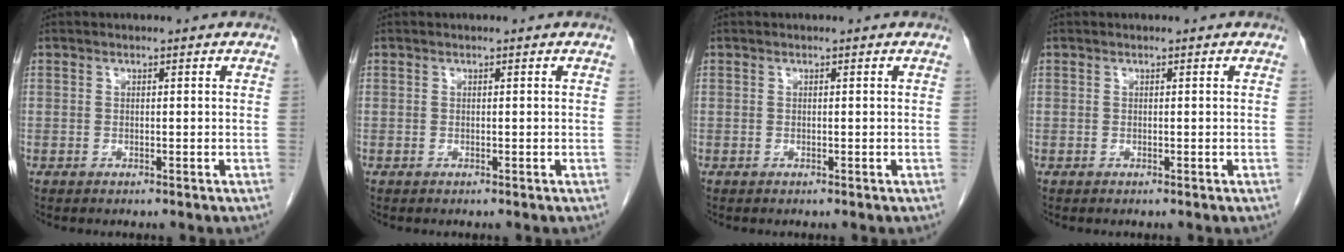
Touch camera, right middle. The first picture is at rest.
{"total": 0.0}
{"total": 0.0}
{"total": 0.0}